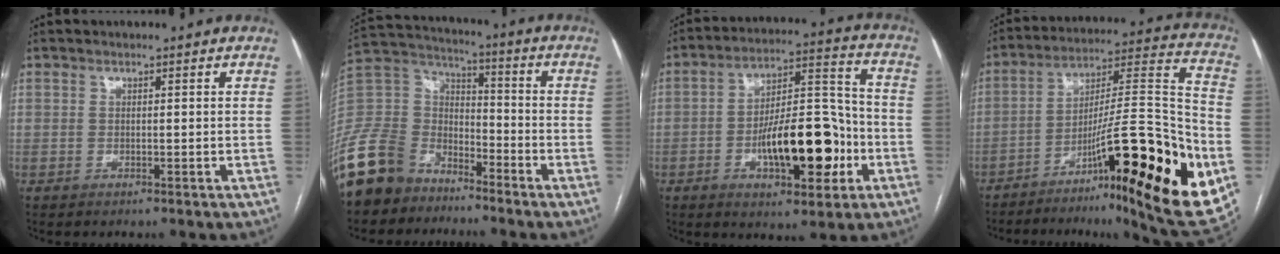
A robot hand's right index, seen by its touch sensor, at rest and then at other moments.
{"total": 14.6, "force": [-10.9, 8.6, 4.4], "torque": [-0.112, 0.034, -0.212]}
{"total": 16.0, "force": [-4.9, 5.5, 14.2], "torque": [-0.228, 0.022, -0.071]}
{"total": 28.6, "force": [-11.0, 3.4, 26.2], "torque": [-0.337, 0.007, -0.163]}